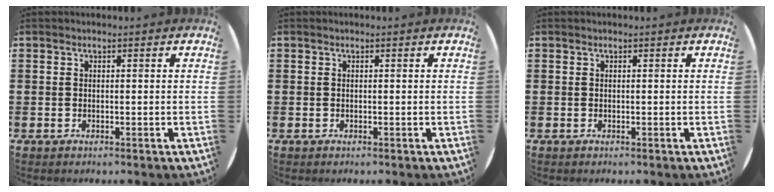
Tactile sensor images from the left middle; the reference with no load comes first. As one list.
[{"total": 0.0}, {"total": 0.0}]